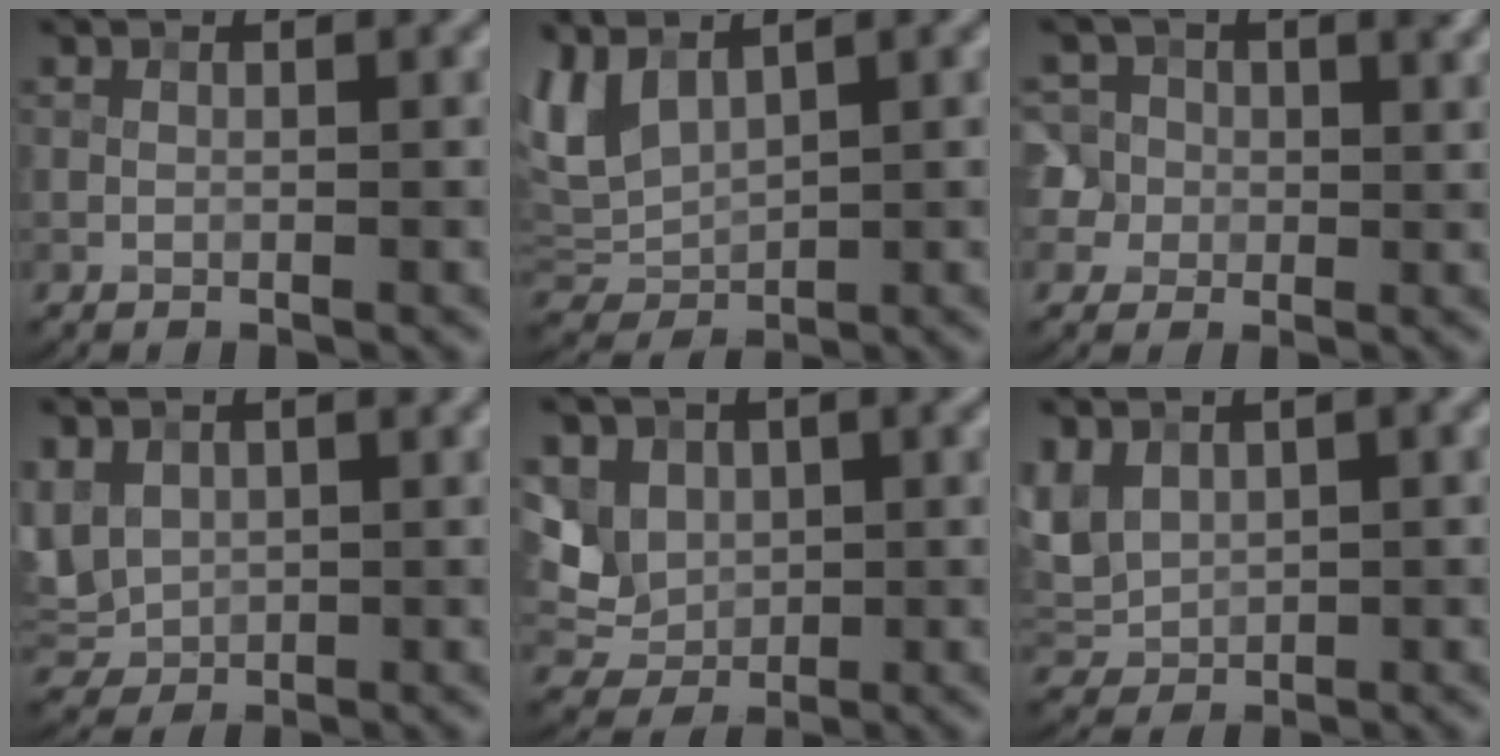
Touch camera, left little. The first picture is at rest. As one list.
[{"total": 3.7, "force": [1.9, 2.1, 2.4], "torque": [-0.061, -0.001, 0.041]}, {"total": 7.0, "force": [2.2, 6.0, 2.9], "torque": [-0.041, 0.030, 0.003]}, {"total": 4.3, "force": [1.7, 3.2, 2.3], "torque": [-0.069, 0.004, 0.040]}, {"total": 5.3, "force": [1.4, 4.4, 2.5], "torque": [-0.057, 0.011, 0.026]}, {"total": 3.7, "force": [1.5, 2.5, 2.3], "torque": [-0.056, 0.004, 0.033]}]